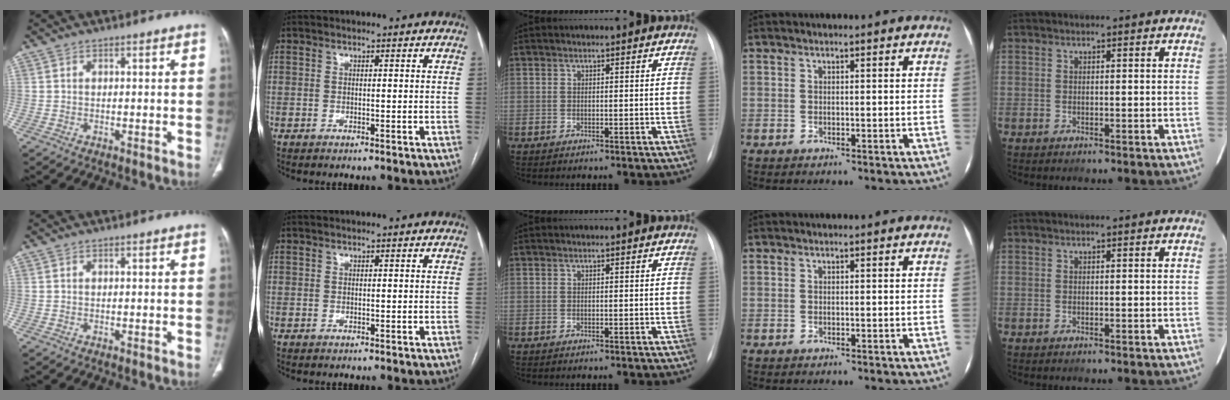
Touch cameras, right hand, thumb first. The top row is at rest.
{}